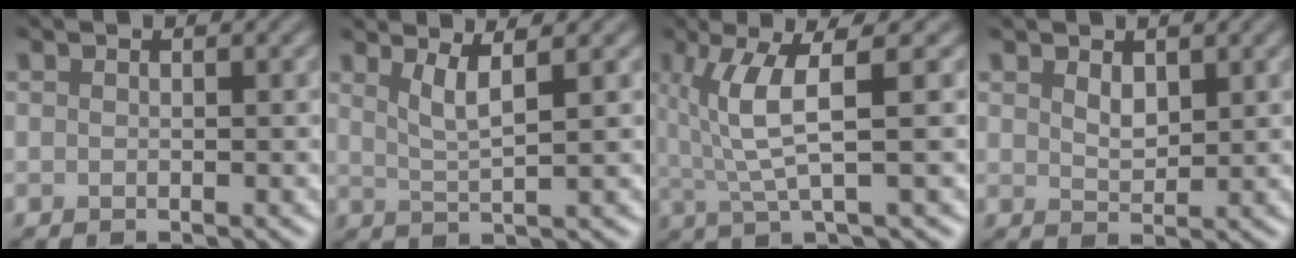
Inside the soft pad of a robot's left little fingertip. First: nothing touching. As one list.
[{"total": 2.8, "force": [1.5, 0.5, 2.3], "torque": [-0.037, -0.004, 0.031]}, {"total": 5.2, "force": [1.4, 0.8, 4.9], "torque": [-0.101, 0.006, 0.027]}, {"total": 1.8, "force": [1.1, 1.0, 1.1], "torque": [-0.022, -0.002, 0.025]}]